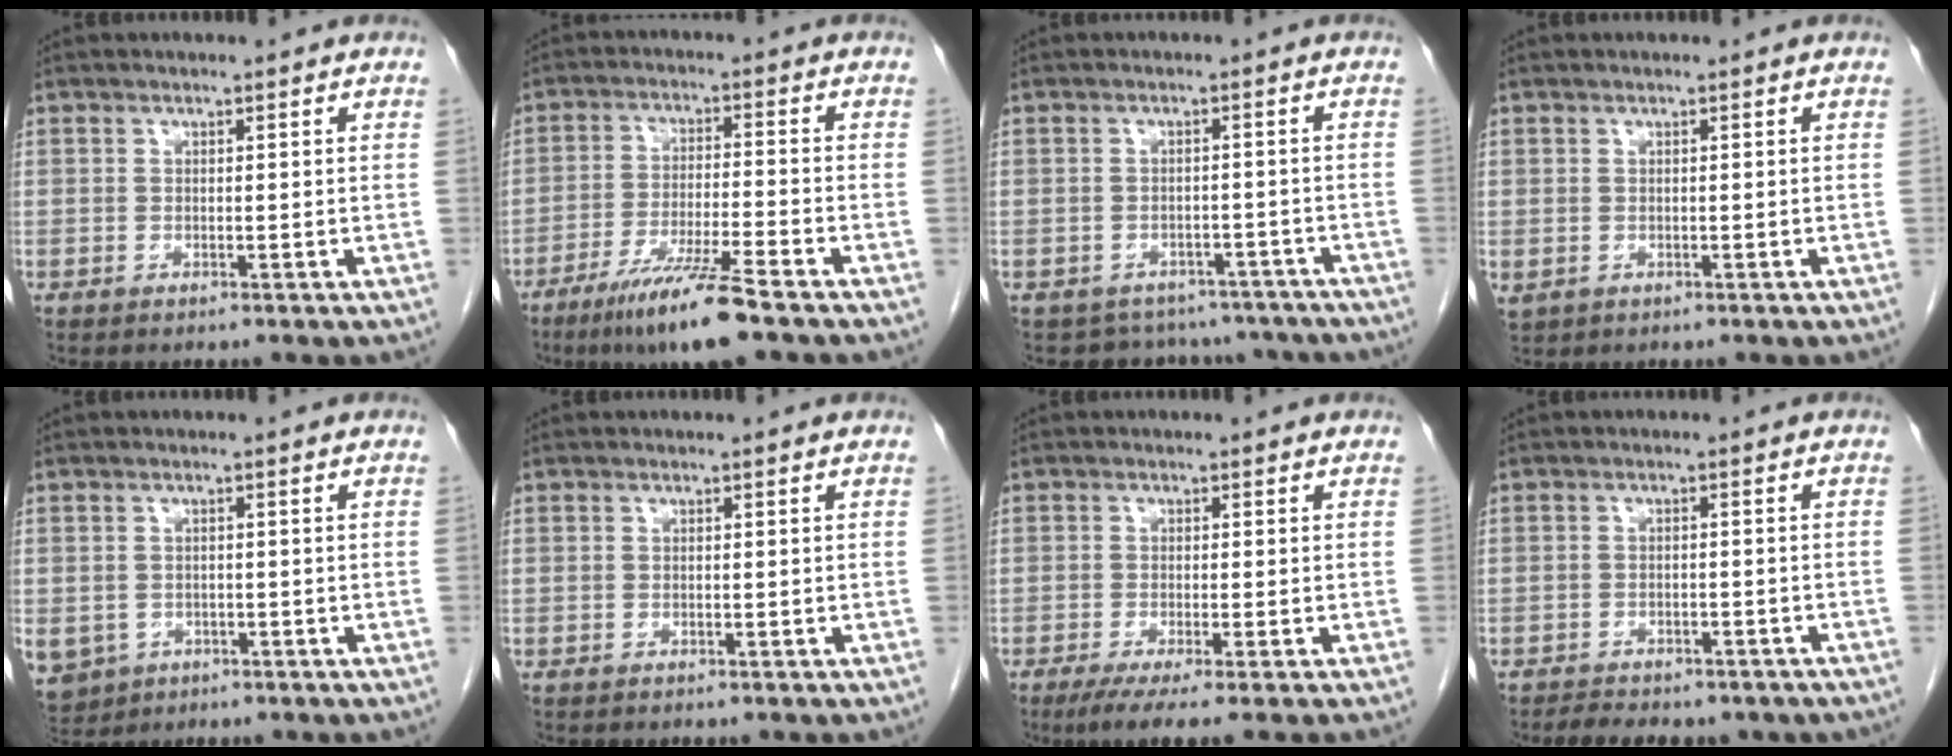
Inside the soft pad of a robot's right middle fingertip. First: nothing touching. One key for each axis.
{"total": 9.7, "fx": -6.9, "fy": -0.3, "fz": 6.9, "tx": -0.128, "ty": -0.030, "tz": -0.126}
{"total": 10.1, "fx": -8.7, "fy": 5.0, "fz": 0.8, "tx": -0.002, "ty": 0.025, "tz": -0.089}
{"total": 1.3, "fx": -0.1, "fy": 1.1, "fz": 0.7, "tx": -0.015, "ty": -0.001, "tz": 0.010}
{"total": 10.1, "fx": -4.1, "fy": 8.6, "fz": 3.4, "tx": -0.103, "ty": 0.000, "tz": -0.050}
{"total": 0.5, "fx": -0.5, "fy": 0.2, "fz": 0.1, "tx": -0.011, "ty": -0.001, "tz": -0.009}
{"total": 5.6, "fx": -4.0, "fy": -0.4, "fz": 3.9, "tx": -0.056, "ty": -0.014, "tz": -0.067}
{"total": 9.8, "fx": -8.1, "fy": 3.8, "fz": 4.0, "tx": -0.066, "ty": 0.008, "tz": -0.095}